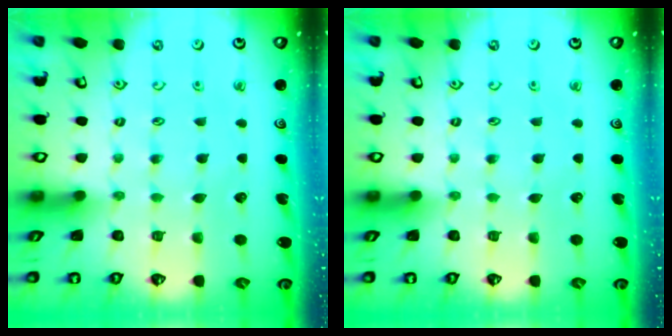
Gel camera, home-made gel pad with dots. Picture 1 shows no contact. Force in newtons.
{"total": 0.0}